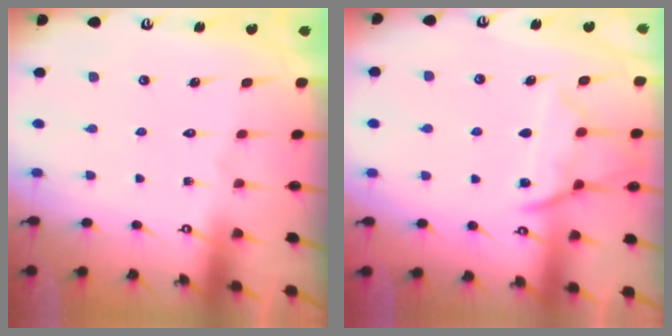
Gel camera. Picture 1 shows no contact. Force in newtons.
{"total": 11.1, "press": 11.0, "slide": 1.3}